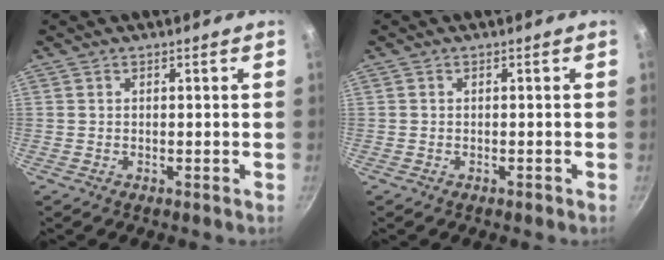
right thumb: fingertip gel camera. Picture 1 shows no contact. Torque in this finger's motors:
{"motor_torque": [-0.35, 0.07, -0.24, 0.12, 0.01]}